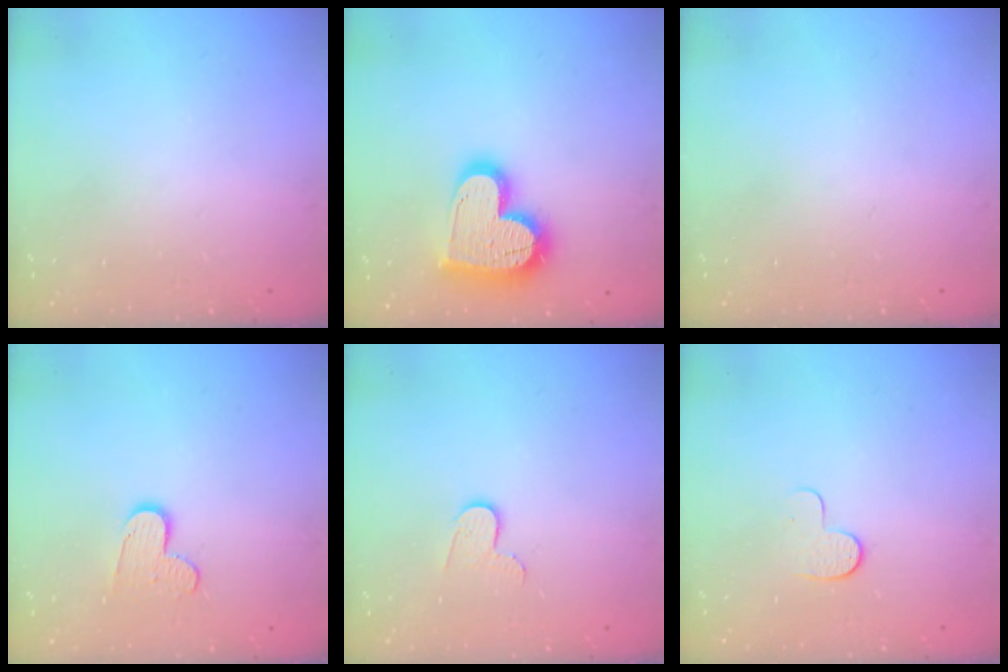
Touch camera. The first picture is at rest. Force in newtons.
{"total": 18.9, "press": 18.9, "slide": 1.2}
{"total": 0.0}
{"total": 8.2, "press": 8.2, "slide": 0.5}
{"total": 4.9, "press": 4.9, "slide": 0.5}
{"total": 5.2, "press": 5.2, "slide": 0.5}